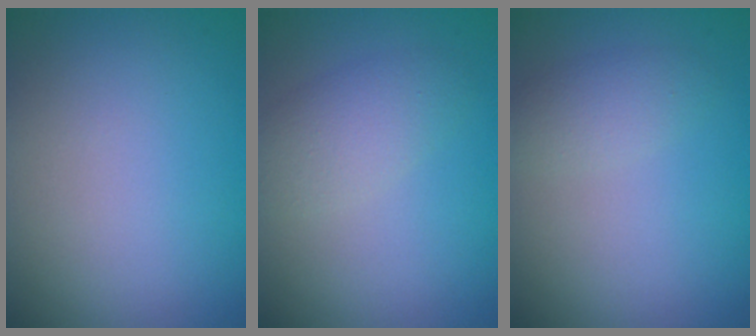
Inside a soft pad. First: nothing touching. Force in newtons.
{"total": 2.9, "press": 2.9, "slide": 0.1}
{"total": 1.9, "press": 1.9, "slide": 0.1}